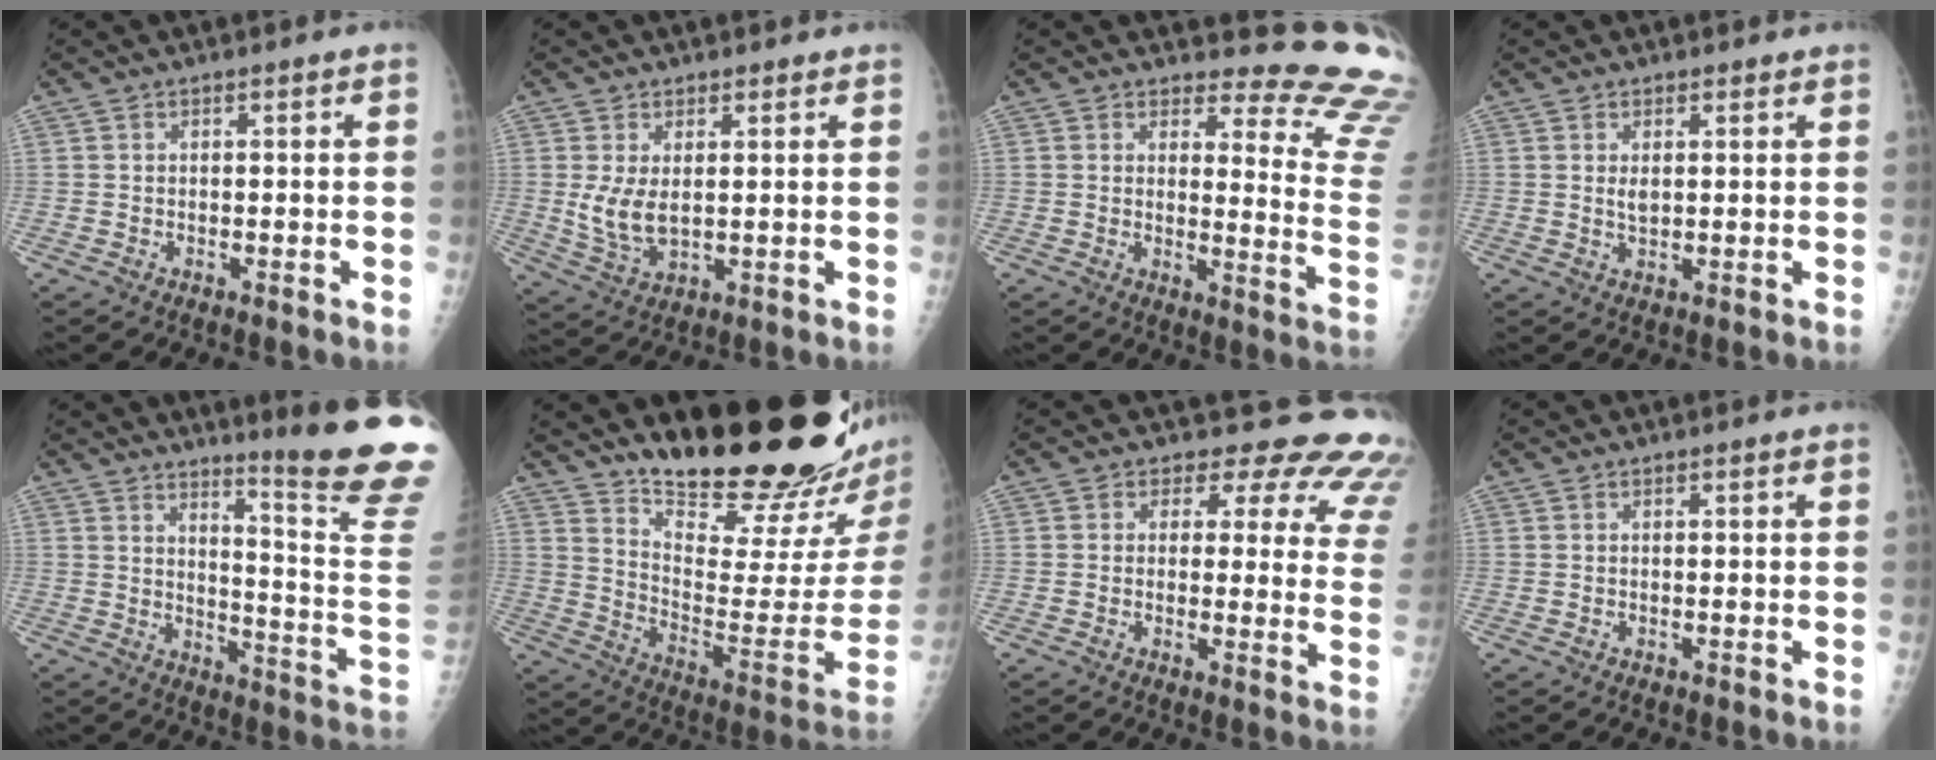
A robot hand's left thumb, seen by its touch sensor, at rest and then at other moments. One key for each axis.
{"total": 6.4, "fx": 1.3, "fy": 3.9, "fz": 4.9, "tx": -0.089, "ty": -0.017, "tz": 0.036}
{"total": 15.6, "fx": 15.2, "fy": 2.4, "fz": 2.5, "tx": 0.013, "ty": -0.183, "tz": 0.140}
{"total": 2.0, "fx": 0.8, "fy": 1.2, "fz": 1.4, "tx": -0.018, "ty": -0.006, "tz": 0.016}
{"total": 19.1, "fx": 14.9, "fy": -0.7, "fz": 11.9, "tx": -0.142, "ty": -0.156, "tz": 0.190}
{"total": 25.3, "fx": 20.5, "fy": 4.7, "fz": 14.1, "tx": -0.182, "ty": -0.154, "tz": 0.301}
{"total": 16.4, "fx": 13.9, "fy": 7.1, "fz": 4.8, "tx": -0.007, "ty": -0.093, "tz": 0.121}
{"total": 0.0}